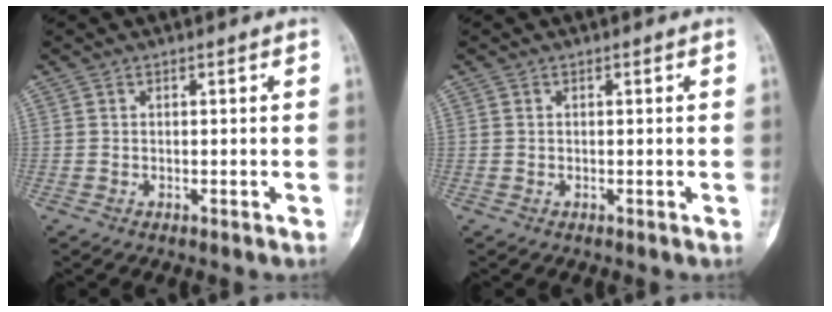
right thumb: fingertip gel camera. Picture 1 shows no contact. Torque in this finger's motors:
{"motor_torque": [-0.30, -0.04, -0.12, 0.08, -0.03]}